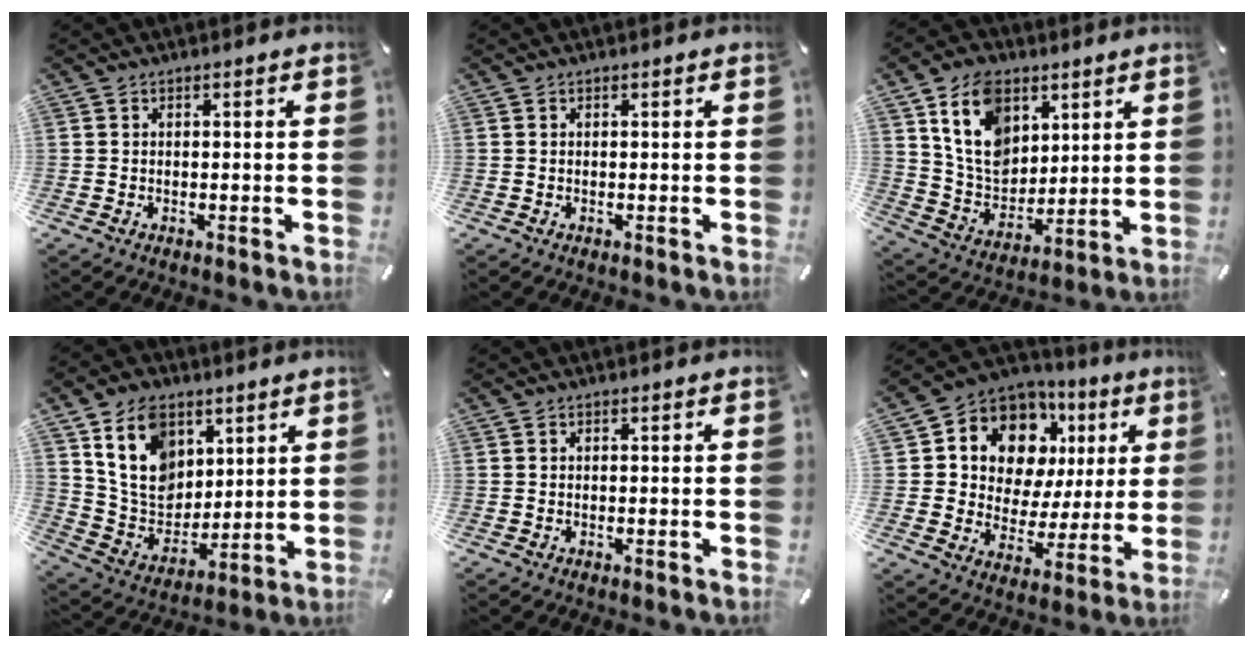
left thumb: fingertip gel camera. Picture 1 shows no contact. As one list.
[{"total": 0.0}, {"total": 14.0, "force": [6.6, 10.5, 6.5], "torque": [-0.139, -0.025, 0.129]}, {"total": 15.0, "force": [7.2, 11.3, 6.6], "torque": [-0.129, -0.028, 0.144]}, {"total": 0.0}, {"total": 13.8, "force": [7.2, 10.0, 6.1], "torque": [-0.109, -0.046, 0.135]}]